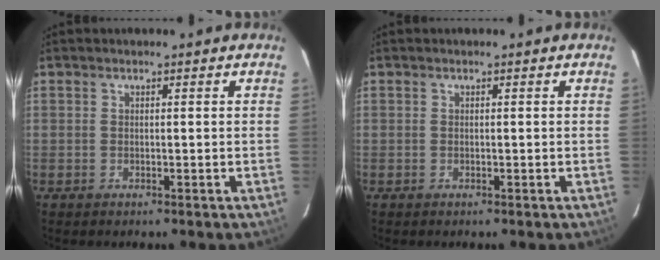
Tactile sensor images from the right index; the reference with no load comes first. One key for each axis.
{"total": 0.0}